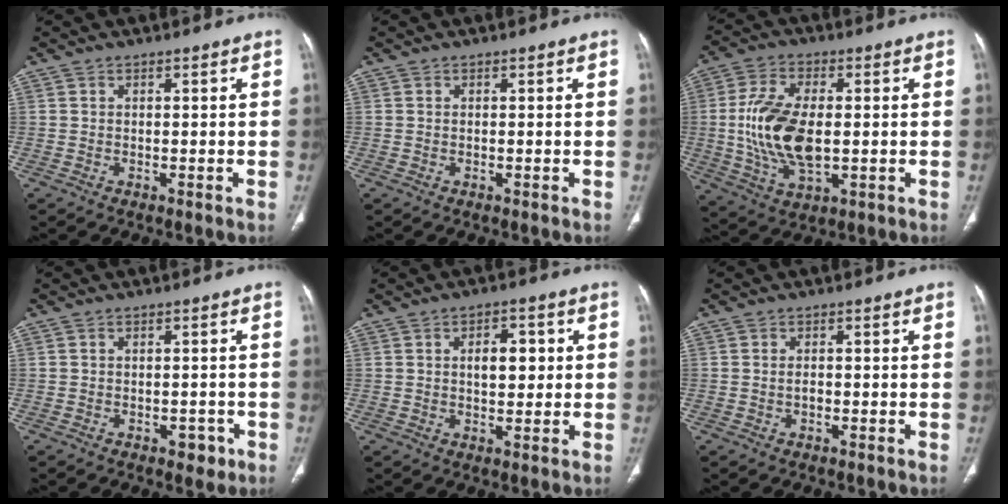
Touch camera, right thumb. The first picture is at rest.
{"total": 0.0}
{"total": 14.4, "force": [-0.3, 7.5, 12.3], "torque": [-0.248, -0.005, -0.001]}
{"total": 2.7, "force": [-1.3, 1.8, 1.5], "torque": [-0.006, 0.005, -0.013]}
{"total": 5.8, "force": [1.0, 3.2, 4.7], "torque": [-0.050, 0.003, 0.016]}
{"total": 1.3, "force": [-0.2, 0.7, 1.0], "torque": [-0.020, 0.002, -0.003]}